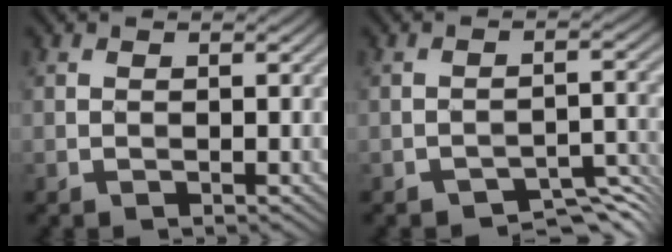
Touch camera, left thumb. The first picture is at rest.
{"total": 4.0, "force": [-3.8, 0.6, 0.9], "torque": [-0.009, 0.009, -0.054]}